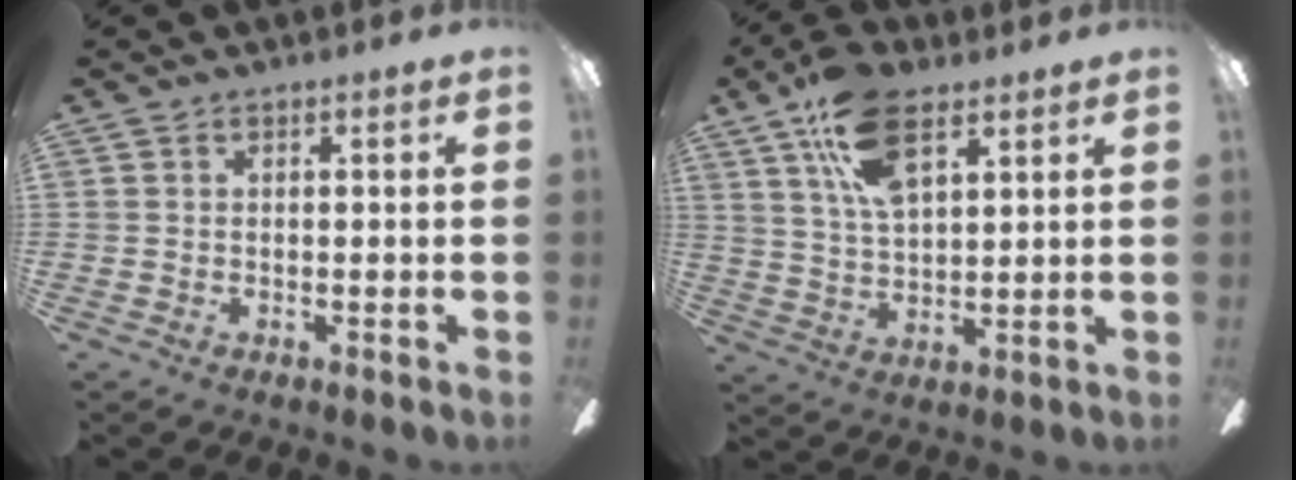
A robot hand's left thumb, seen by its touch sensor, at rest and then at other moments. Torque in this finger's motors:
{"motor_torque": [0.15, 0.20, 1.35, -1.42, 0.26]}